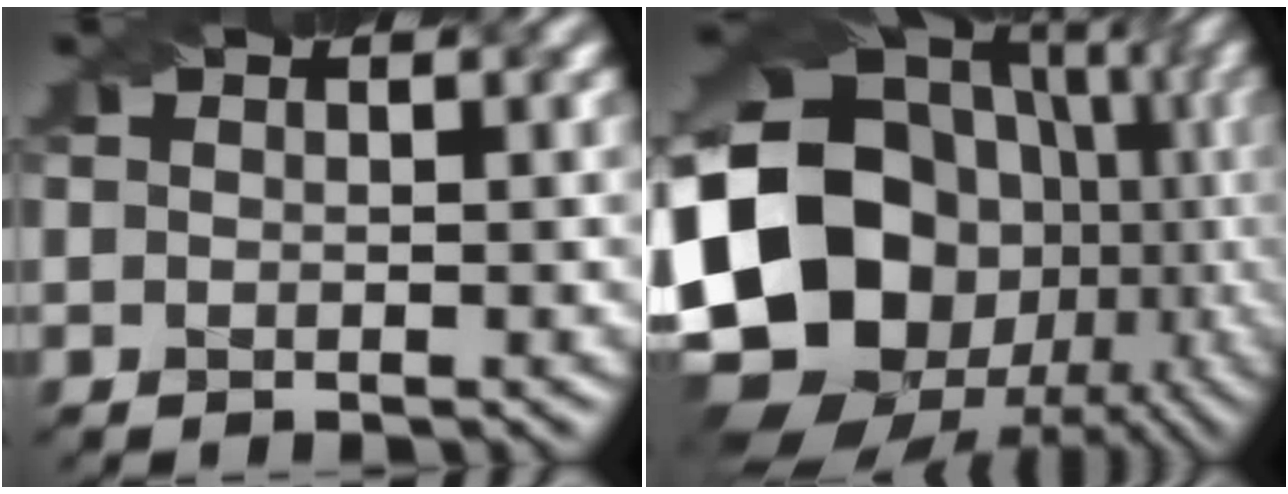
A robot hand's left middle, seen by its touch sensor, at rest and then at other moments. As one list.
[{"total": 20.9, "force": [-1.6, 17.3, 11.6], "torque": [-0.225, -0.018, -0.025]}]